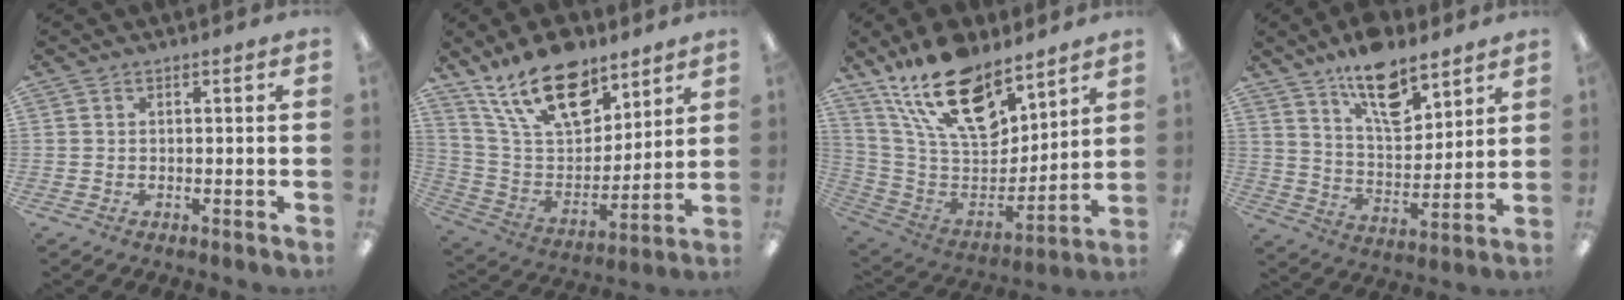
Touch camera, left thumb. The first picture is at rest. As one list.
[{"total": 20.8, "force": [13.6, 10.4, 11.7], "torque": [-0.214, -0.062, 0.244]}, {"total": 21.9, "force": [15.3, 10.3, 11.9], "torque": [-0.216, -0.088, 0.276]}, {"total": 13.9, "force": [10.2, 5.9, 7.4], "torque": [-0.116, -0.055, 0.178]}]